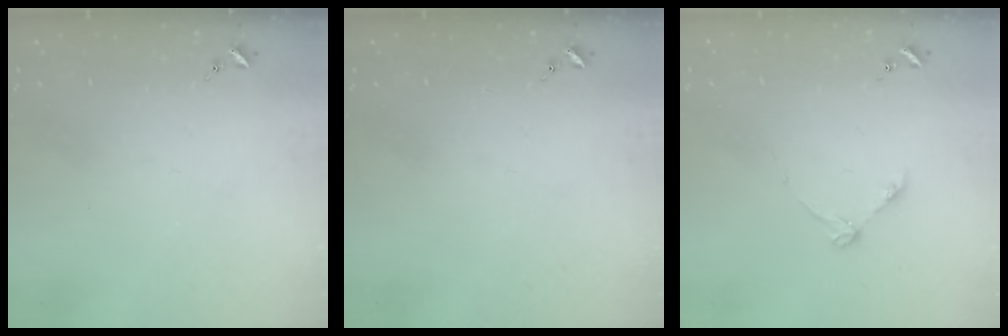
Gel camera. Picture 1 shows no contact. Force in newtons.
{"total": 0.0}
{"total": 4.0, "press": 4.0, "slide": 0.5}